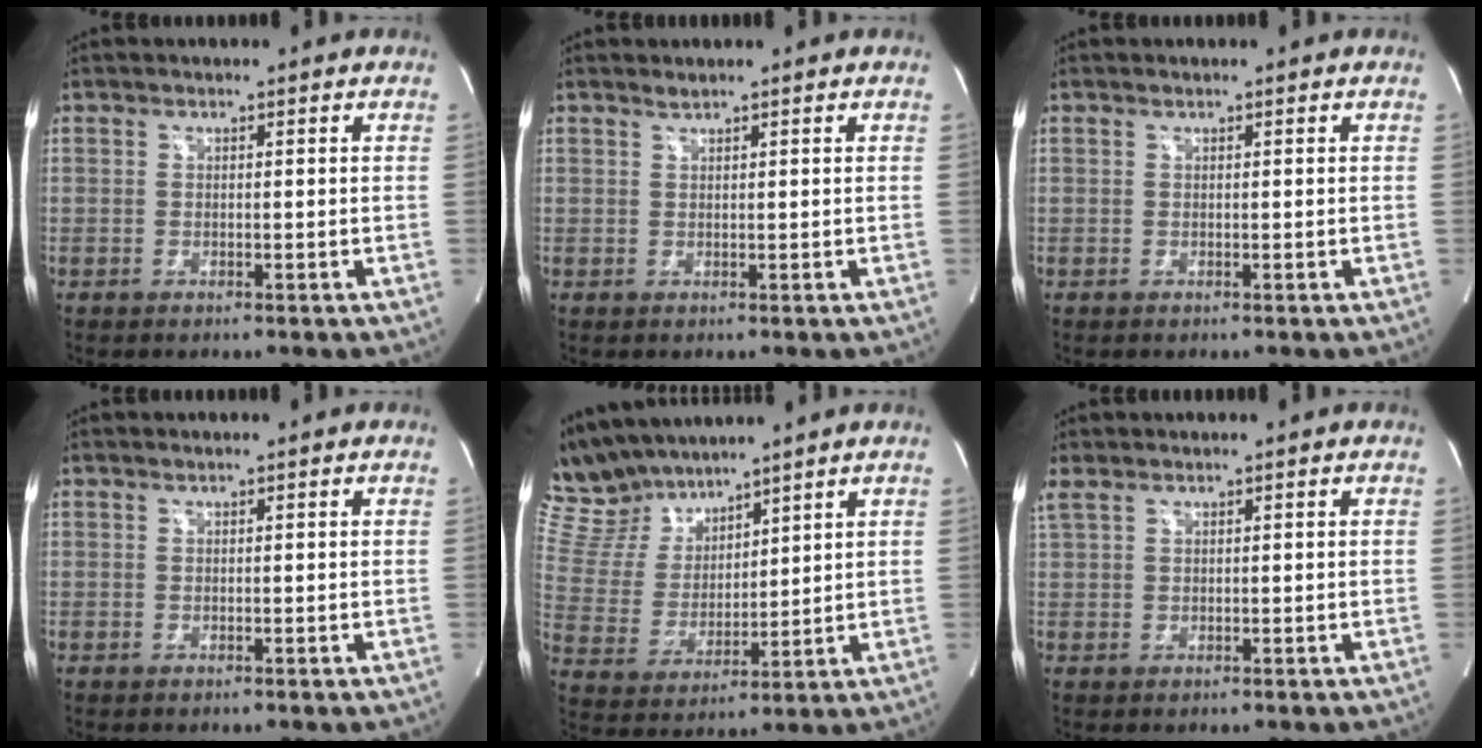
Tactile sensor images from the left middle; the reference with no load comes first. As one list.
[{"total": 0.7, "force": [0.7, -0.1, 0.1], "torque": [-0.005, -0.002, 0.016]}, {"total": 0.0}, {"total": 0.0}, {"total": 11.4, "force": [10.4, 3.7, 2.9], "torque": [-0.080, 0.022, 0.216]}, {"total": 2.0, "force": [1.7, 0.6, 1.0], "torque": [-0.039, 0.024, 0.046]}]